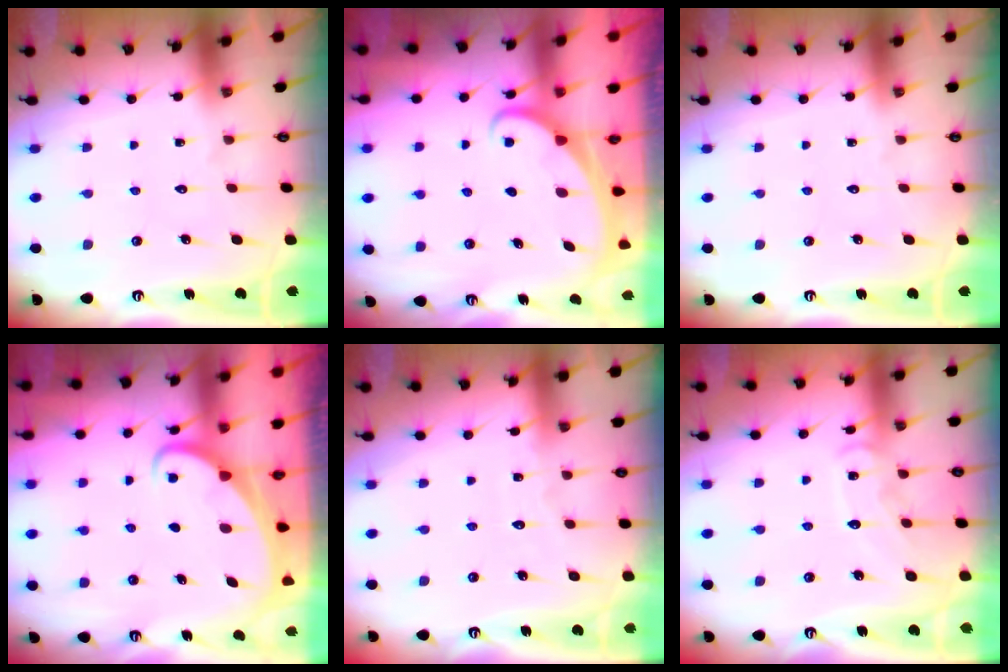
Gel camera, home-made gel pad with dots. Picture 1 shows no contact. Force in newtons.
{"total": 1.6, "press": 1.6, "slide": 0.1}
{"total": 0.0}
{"total": 1.9, "press": 1.9, "slide": 0.2}
{"total": 2.4, "press": 2.4, "slide": 0.2}
{"total": 9.3, "press": 9.3, "slide": 0.7}